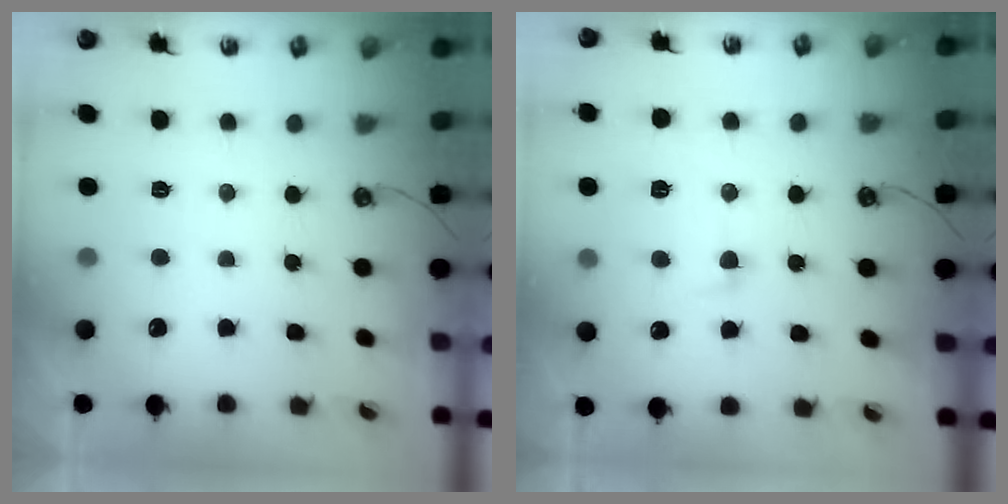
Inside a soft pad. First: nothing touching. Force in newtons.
{"total": 1.4, "press": 1.0, "slide": 1.0}